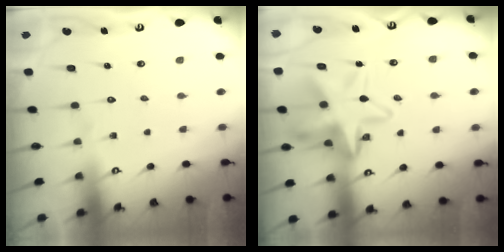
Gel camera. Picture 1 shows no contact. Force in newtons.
{"total": 15.4, "press": 15.2, "slide": 2.1}